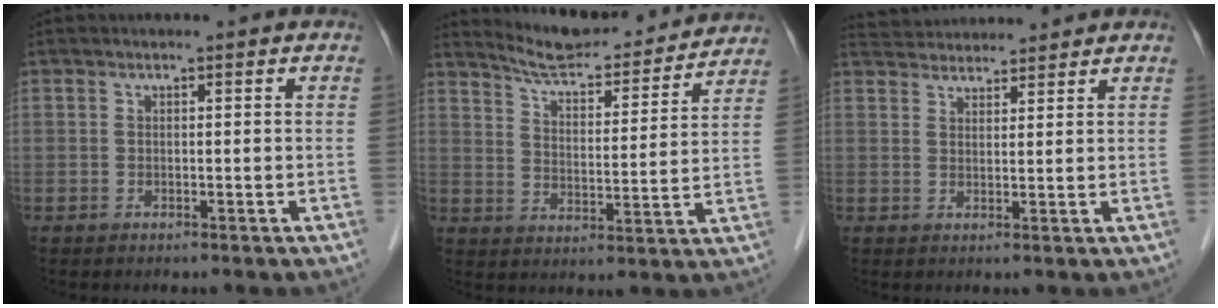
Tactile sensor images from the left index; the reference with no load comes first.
{"total": 15.4, "force": [14.7, 2.2, 4.1], "torque": [-0.058, -0.008, 0.204]}
{"total": 7.2, "force": [7.0, 1.2, 1.3], "torque": [-0.025, 0.033, 0.109]}